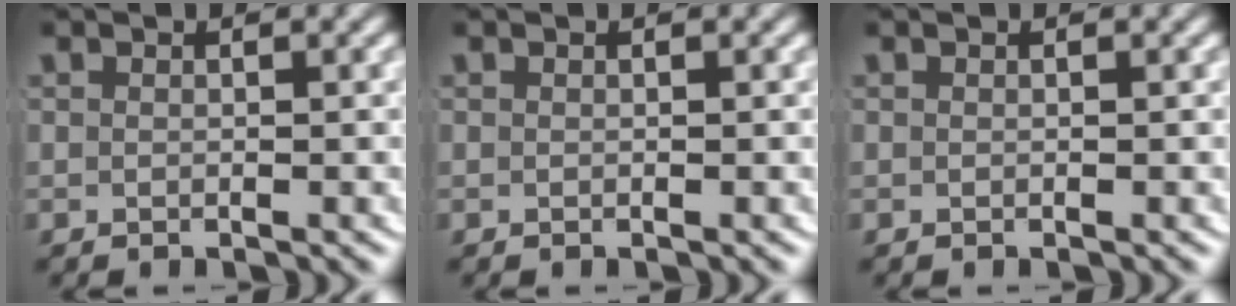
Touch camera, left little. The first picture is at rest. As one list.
[{"total": 0.0}, {"total": 0.0}]